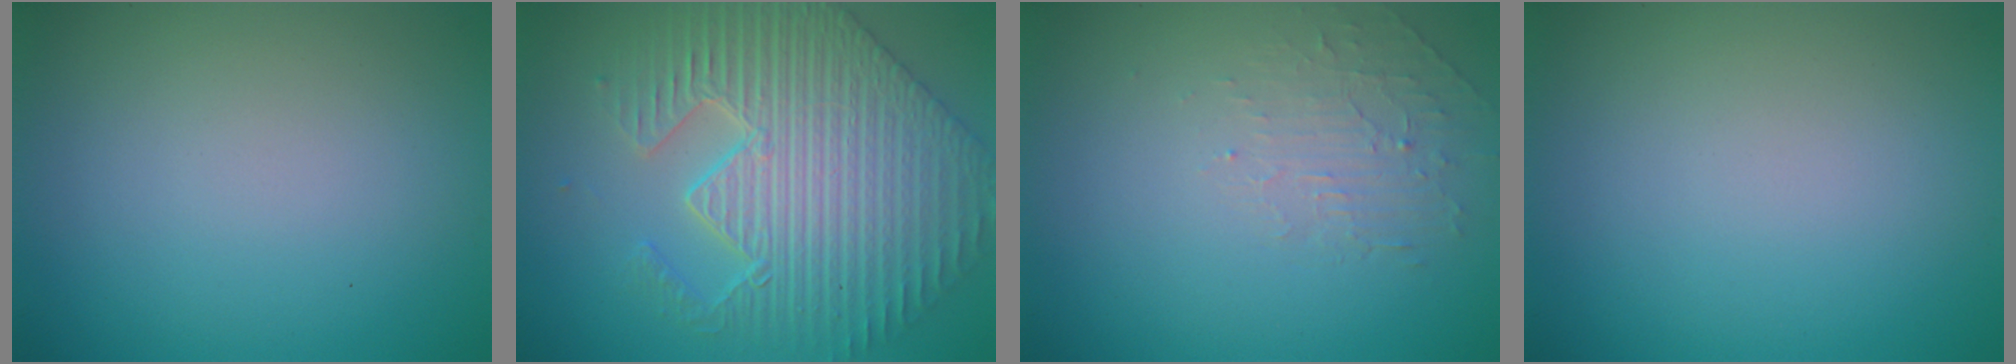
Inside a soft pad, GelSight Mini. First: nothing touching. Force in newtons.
{"total": 7.0, "press": 5.8, "slide": 3.9}
{"total": 1.8, "press": 0.5, "slide": 1.7}
{"total": 0.0}